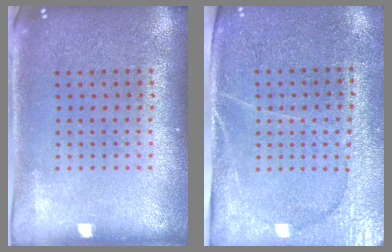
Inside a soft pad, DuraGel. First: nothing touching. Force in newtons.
{"total": 3.0, "press": 2.8, "slide": 1.1}